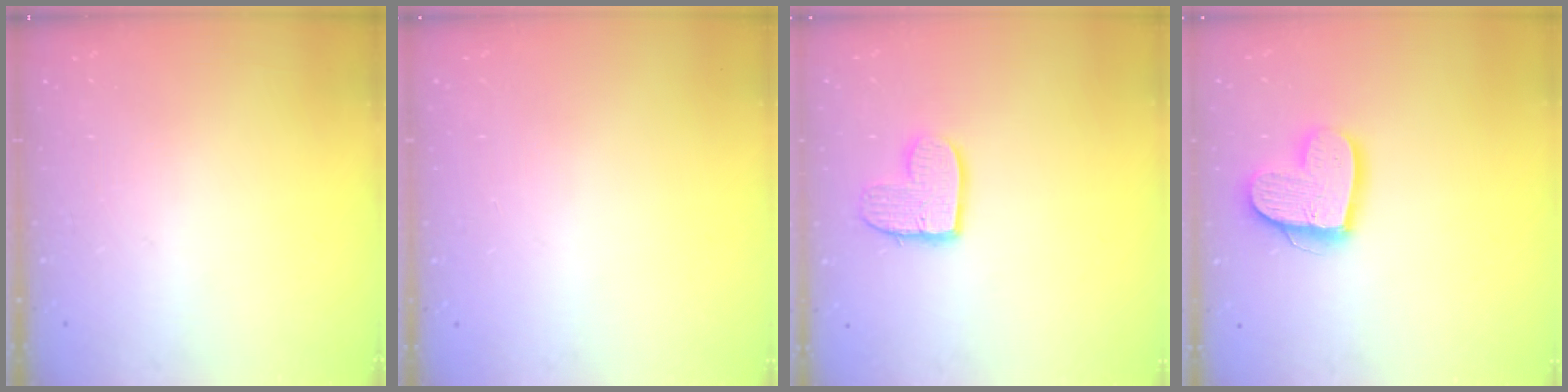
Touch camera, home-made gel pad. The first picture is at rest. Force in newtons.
{"total": 0.0}
{"total": 9.8, "press": 9.8, "slide": 0.5}
{"total": 14.6, "press": 14.6, "slide": 1.3}